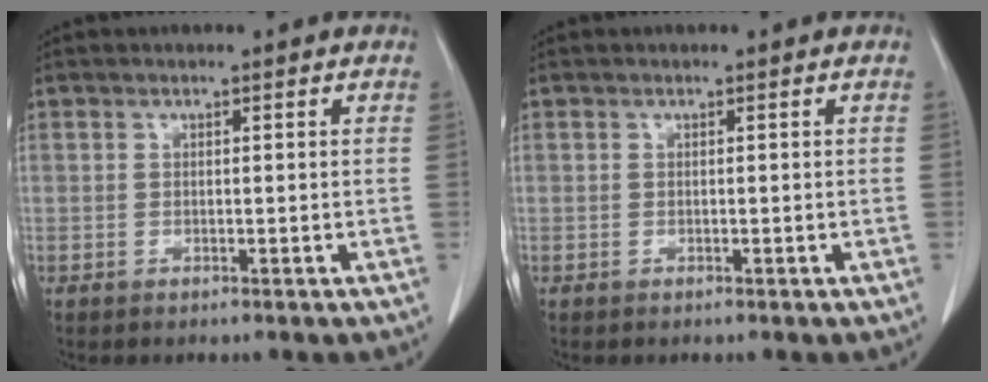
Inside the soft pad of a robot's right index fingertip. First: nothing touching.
{"total": 0.0}